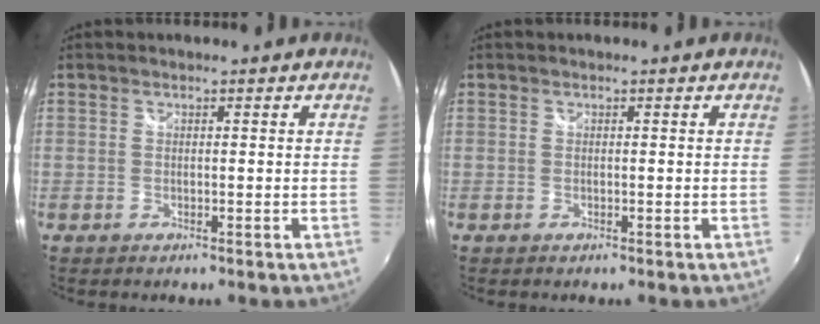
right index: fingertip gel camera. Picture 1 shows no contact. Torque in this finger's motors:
{"motor_torque": [0.00, 0.00, 0.00, 0.00]}